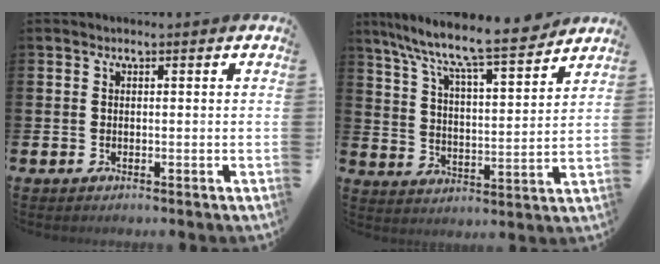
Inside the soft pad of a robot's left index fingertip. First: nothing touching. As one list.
[{"total": 9.0, "force": [8.2, 0.8, 3.5], "torque": [-0.095, -0.065, 0.134]}]